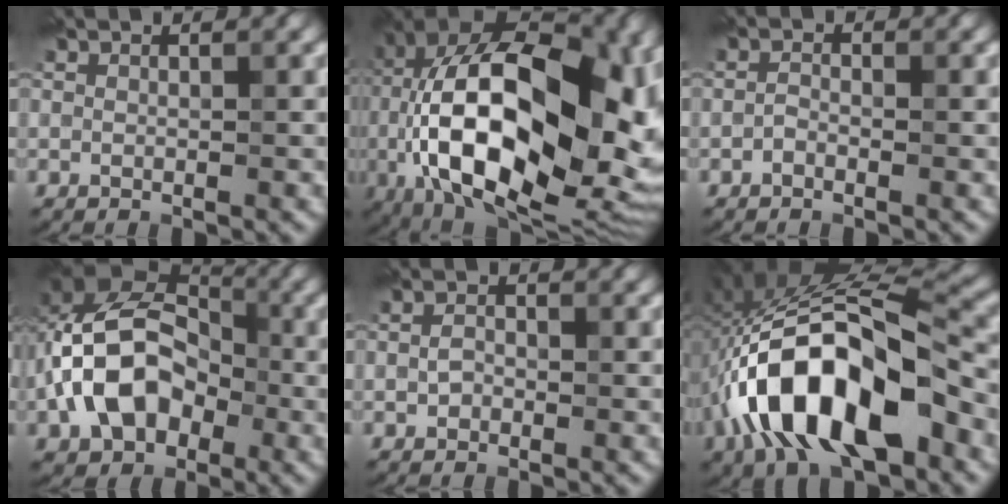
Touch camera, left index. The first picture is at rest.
{"total": 21.1, "force": [-1.8, 11.0, 18.0], "torque": [-0.334, 0.012, -0.029]}
{"total": 0.8, "force": [-0.6, 0.2, 0.5], "torque": [-0.013, 0.010, -0.014]}
{"total": 11.6, "force": [-2.3, 8.1, 8.1], "torque": [-0.148, 0.007, -0.052]}
{"total": 1.0, "force": [-0.4, 0.6, 0.6], "torque": [-0.015, 0.009, -0.011]}
{"total": 13.5, "force": [-5.0, 6.3, 10.8], "torque": [-0.190, 0.019, -0.091]}